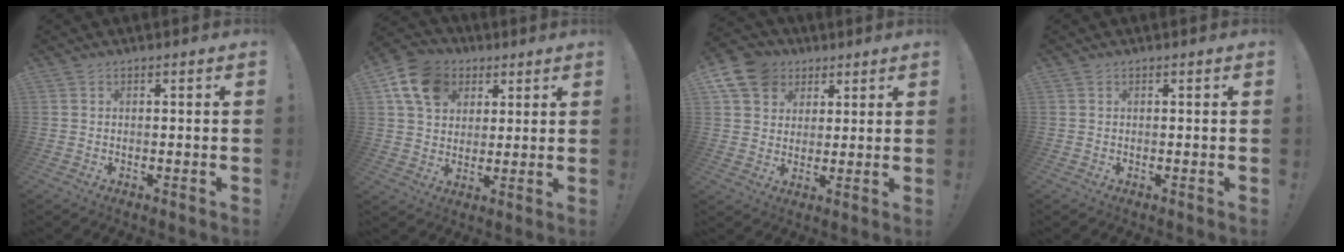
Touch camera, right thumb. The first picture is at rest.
{"total": 13.8, "force": [5.8, 10.6, 6.8], "torque": [-0.106, -0.017, 0.117]}
{"total": 11.4, "force": [5.4, 9.2, 4.2], "torque": [-0.069, -0.026, 0.110]}
{"total": 0.0}